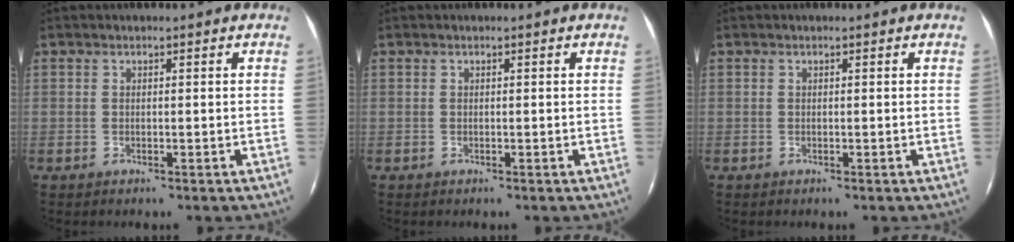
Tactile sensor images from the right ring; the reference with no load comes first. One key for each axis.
{"total": 0.0}
{"total": 0.0}